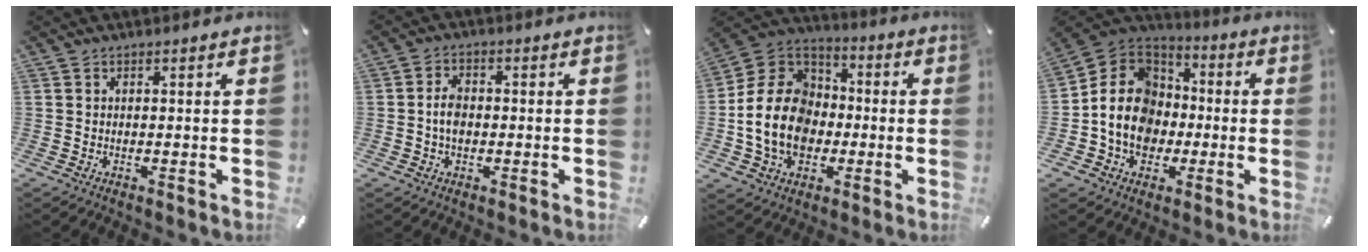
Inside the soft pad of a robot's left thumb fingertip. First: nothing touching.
{"total": 4.2, "force": [-0.5, 2.9, 3.0], "torque": [-0.063, 0.006, -0.011]}
{"total": 17.0, "force": [-3.6, 13.8, 9.2], "torque": [-0.221, 0.031, -0.067]}
{"total": 14.7, "force": [-2.8, 12.8, 6.8], "torque": [-0.152, 0.022, -0.052]}